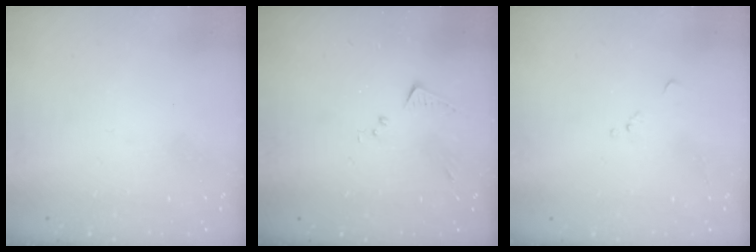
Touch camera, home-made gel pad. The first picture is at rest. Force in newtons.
{"total": 6.6, "press": 6.6, "slide": 0.1}
{"total": 6.1, "press": 6.0, "slide": 0.6}